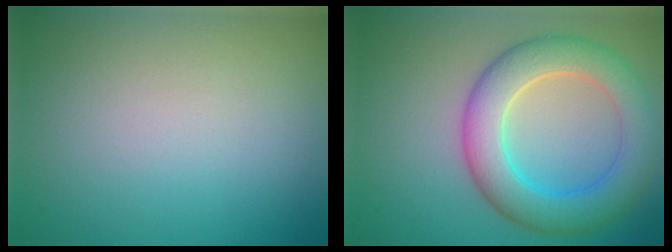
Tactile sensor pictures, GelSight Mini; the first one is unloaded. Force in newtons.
{"total": 5.7, "press": 5.7, "slide": 0.5}